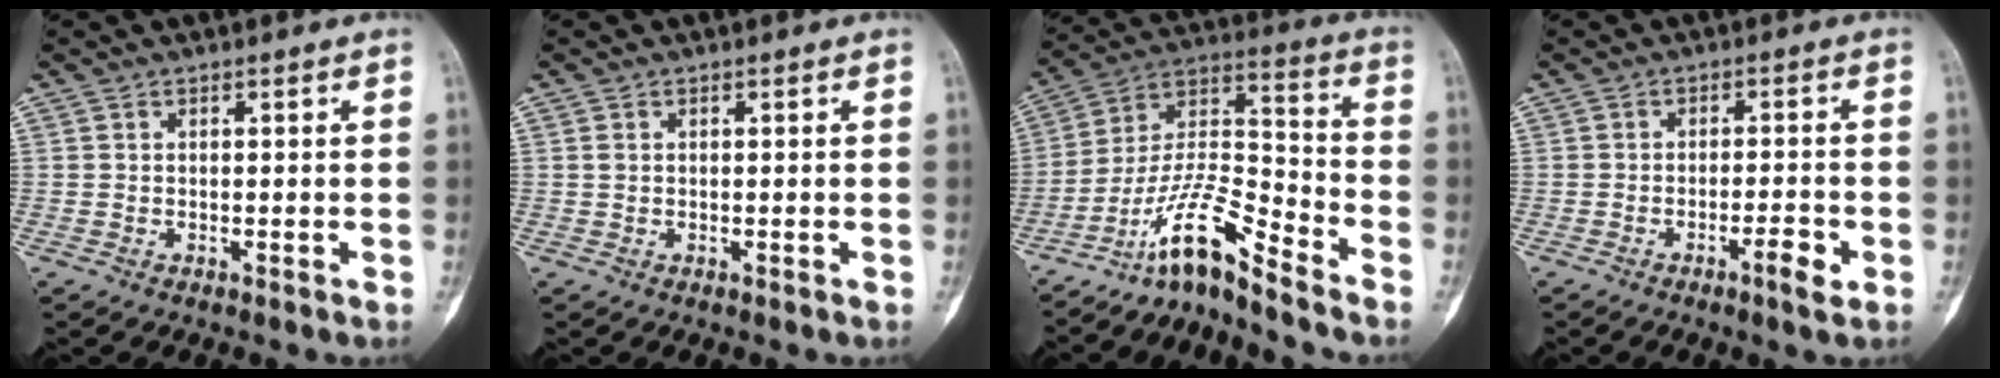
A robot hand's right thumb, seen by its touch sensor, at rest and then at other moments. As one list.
[{"total": 0.6, "force": [0.2, 0.4, 0.4], "torque": [-0.004, 0.002, 0.004]}, {"total": 12.0, "force": [-9.8, 1.6, 6.8], "torque": [-0.140, 0.099, -0.187]}, {"total": 4.0, "force": [-1.9, 0.8, 3.5], "torque": [-0.056, 0.010, -0.031]}]